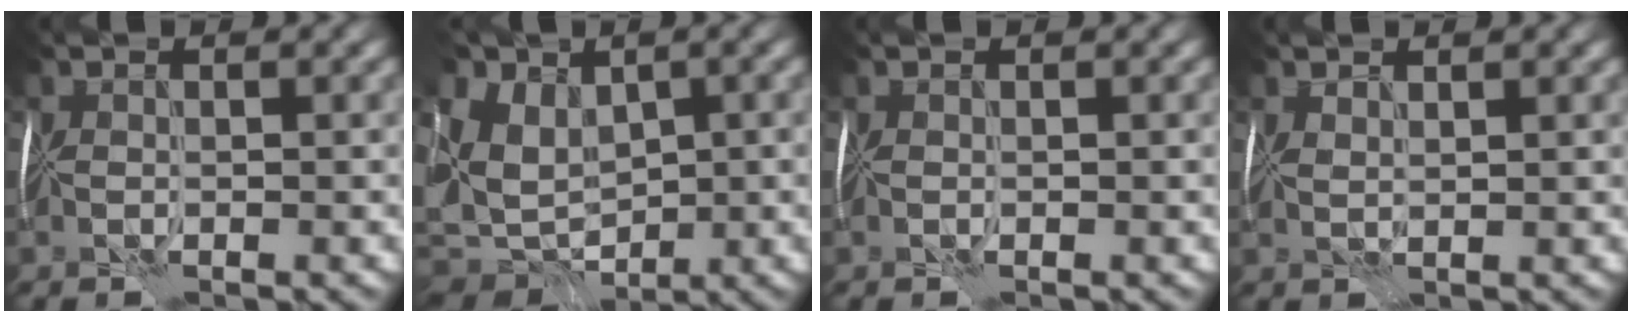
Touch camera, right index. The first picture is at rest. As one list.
[{"total": 10.7, "force": [2.4, 8.0, 6.7], "torque": [-0.145, 0.009, 0.051]}, {"total": 0.0}, {"total": 1.3, "force": [1.3, 0.1, 0.2], "torque": [-0.008, 0.005, 0.026]}]